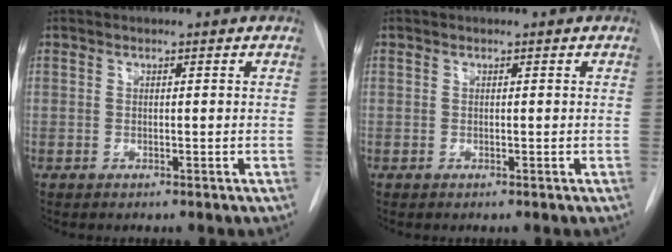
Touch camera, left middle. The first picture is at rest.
{"total": 0.0}